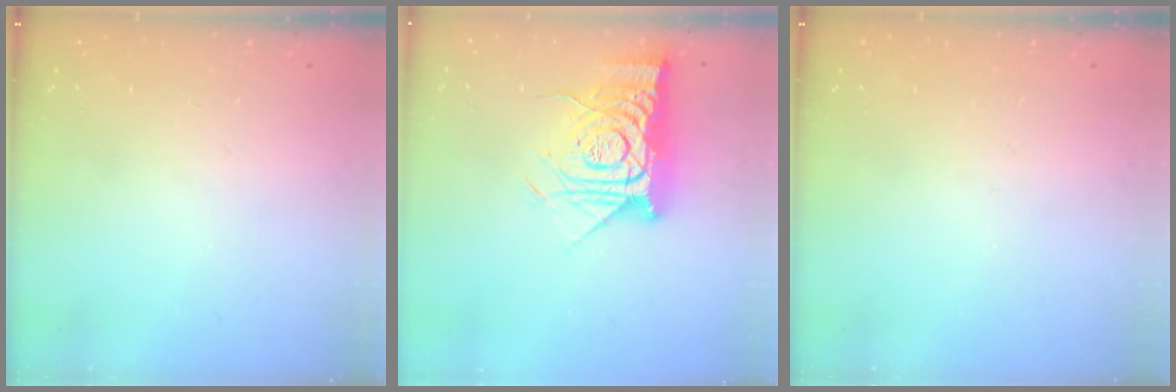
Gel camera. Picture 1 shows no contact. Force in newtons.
{"total": 14.6, "press": 14.5, "slide": 1.5}
{"total": 0.0}